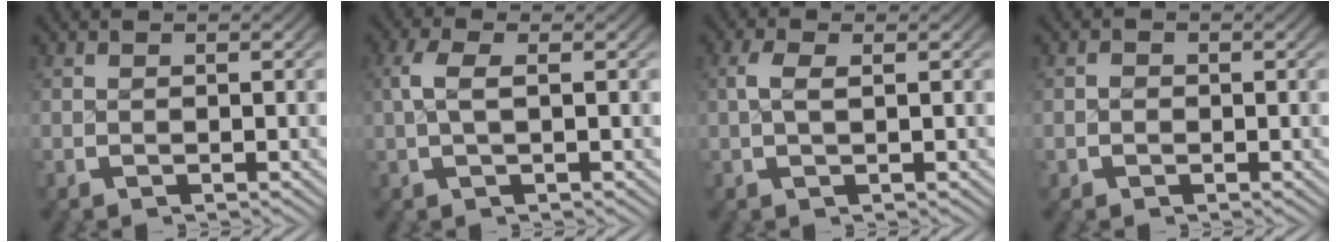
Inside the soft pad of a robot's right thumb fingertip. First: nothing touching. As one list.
[{"total": 2.5, "force": [0.5, 0.9, 2.3], "torque": [-0.057, 0.003, 0.011]}, {"total": 1.7, "force": [0.5, 0.6, 1.5], "torque": [-0.035, 0.003, 0.011]}, {"total": 0.7, "force": [-0.3, 0.7, 0.1], "torque": [-0.002, -0.005, -0.006]}]